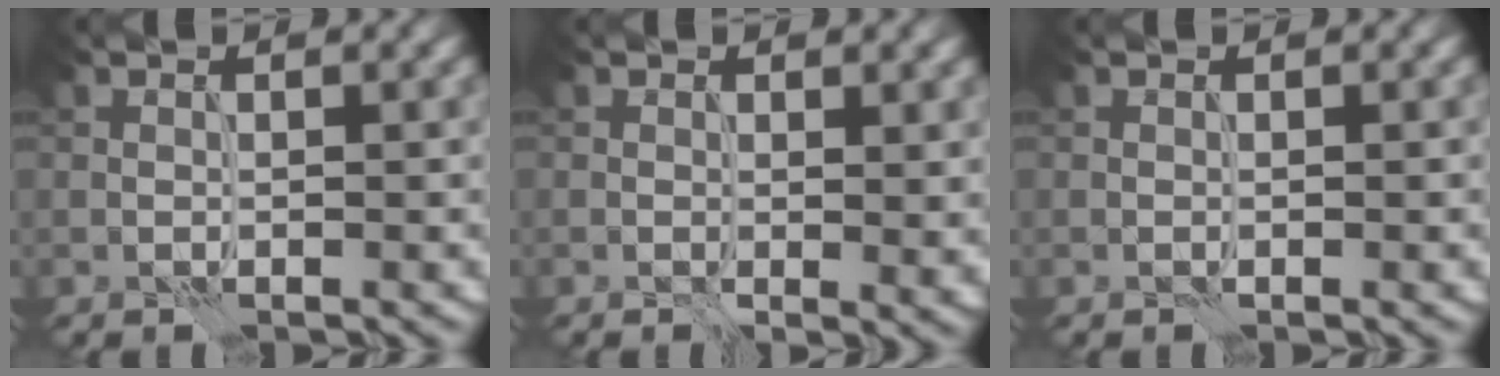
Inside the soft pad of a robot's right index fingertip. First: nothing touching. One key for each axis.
{"total": 2.2, "fx": 0.7, "fy": 0.8, "fz": 1.9, "tx": -0.017, "ty": -0.005, "tz": 0.014}
{"total": 0.0}